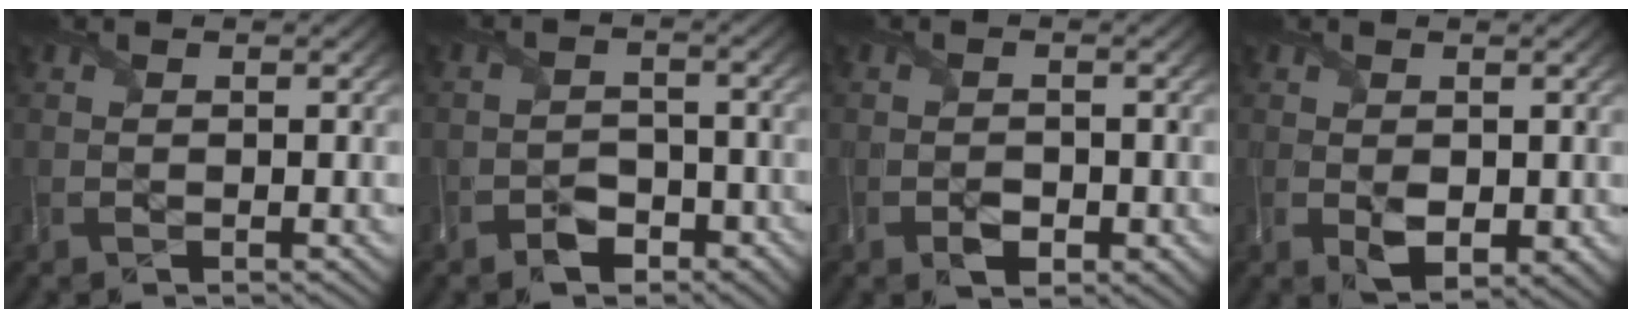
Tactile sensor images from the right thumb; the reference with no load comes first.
{"total": 3.7, "force": [-2.4, 2.2, 1.6], "torque": [-0.026, -0.005, -0.047]}
{"total": 2.6, "force": [-1.2, 1.6, 1.7], "torque": [-0.032, -0.010, -0.022]}
{"total": 3.3, "force": [-0.1, 2.2, 2.5], "torque": [-0.055, -0.016, 0.004]}